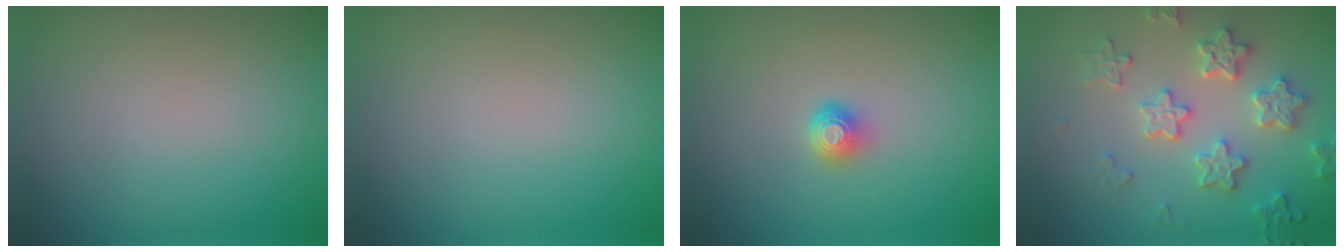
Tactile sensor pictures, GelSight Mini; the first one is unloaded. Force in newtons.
{"total": 0.0}
{"total": 1.7, "press": 1.3, "slide": 1.1}
{"total": 4.4, "press": 4.1, "slide": 1.6}